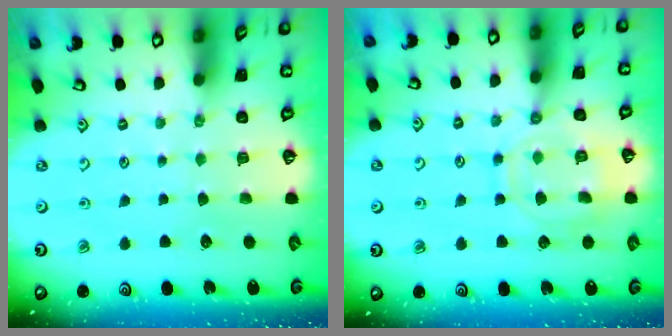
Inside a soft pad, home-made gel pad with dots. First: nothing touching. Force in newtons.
{"total": 11.8, "press": 11.7, "slide": 1.1}